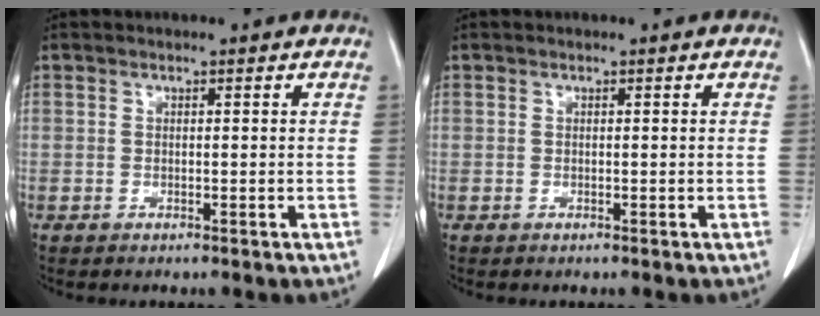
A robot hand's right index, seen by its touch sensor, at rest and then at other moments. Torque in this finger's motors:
{"motor_torque": [0.10, -0.05, 0.02, 0.01]}